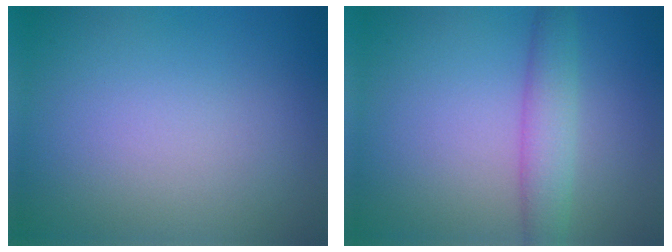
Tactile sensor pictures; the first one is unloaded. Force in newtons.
{"total": 3.5, "press": 3.5, "slide": 0.1}